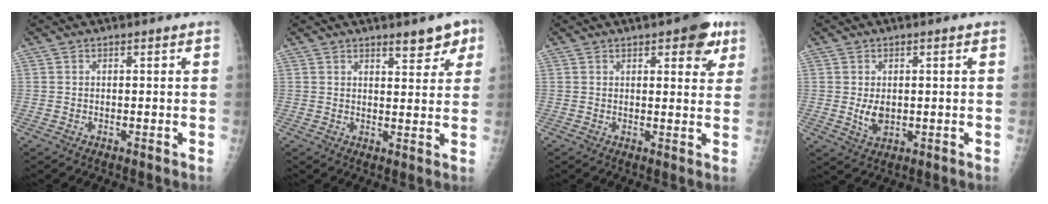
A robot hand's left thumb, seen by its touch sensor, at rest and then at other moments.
{"total": 5.4, "force": [3.5, 2.1, 3.5], "torque": [-0.023, -0.019, 0.044]}
{"total": 7.0, "force": [3.7, 2.8, 5.2], "torque": [-0.039, -0.012, 0.038]}
{"total": 3.7, "force": [0.0, 2.5, 2.7], "torque": [-0.040, -0.007, 0.008]}